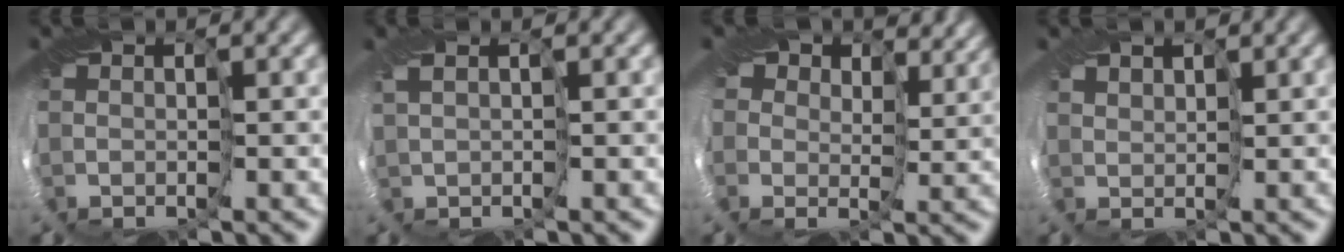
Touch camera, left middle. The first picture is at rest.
{"total": 1.1, "force": [0.1, 0.3, 1.0], "torque": [-0.029, 0.003, 0.005]}
{"total": 8.9, "force": [6.4, 5.2, 3.2], "torque": [-0.068, 0.002, 0.101]}
{"total": 1.7, "force": [1.4, 0.8, 0.4], "torque": [-0.014, 0.005, 0.020]}